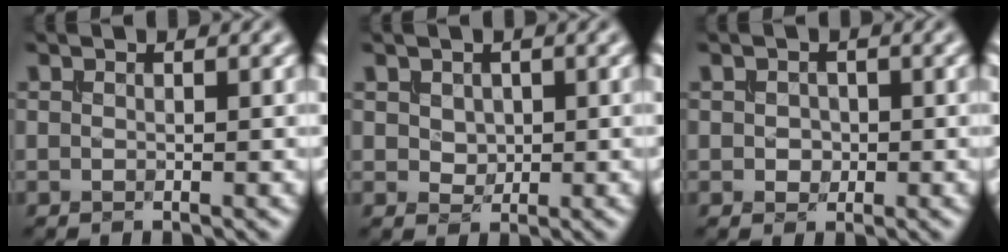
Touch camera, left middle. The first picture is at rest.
{"total": 1.5, "force": [0.4, 1.2, 0.8], "torque": [-0.023, -0.003, 0.008]}
{"total": 1.1, "force": [-0.1, 1.0, 0.6], "torque": [-0.014, -0.002, -0.004]}